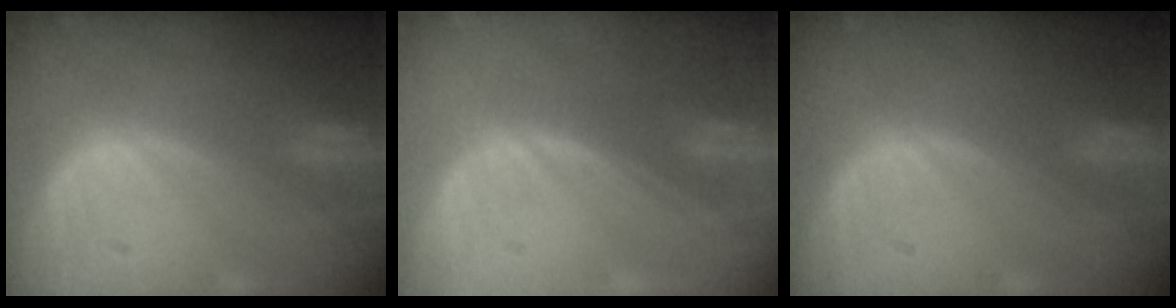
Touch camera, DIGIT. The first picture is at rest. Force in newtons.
{"total": 0.0}
{"total": 0.0}